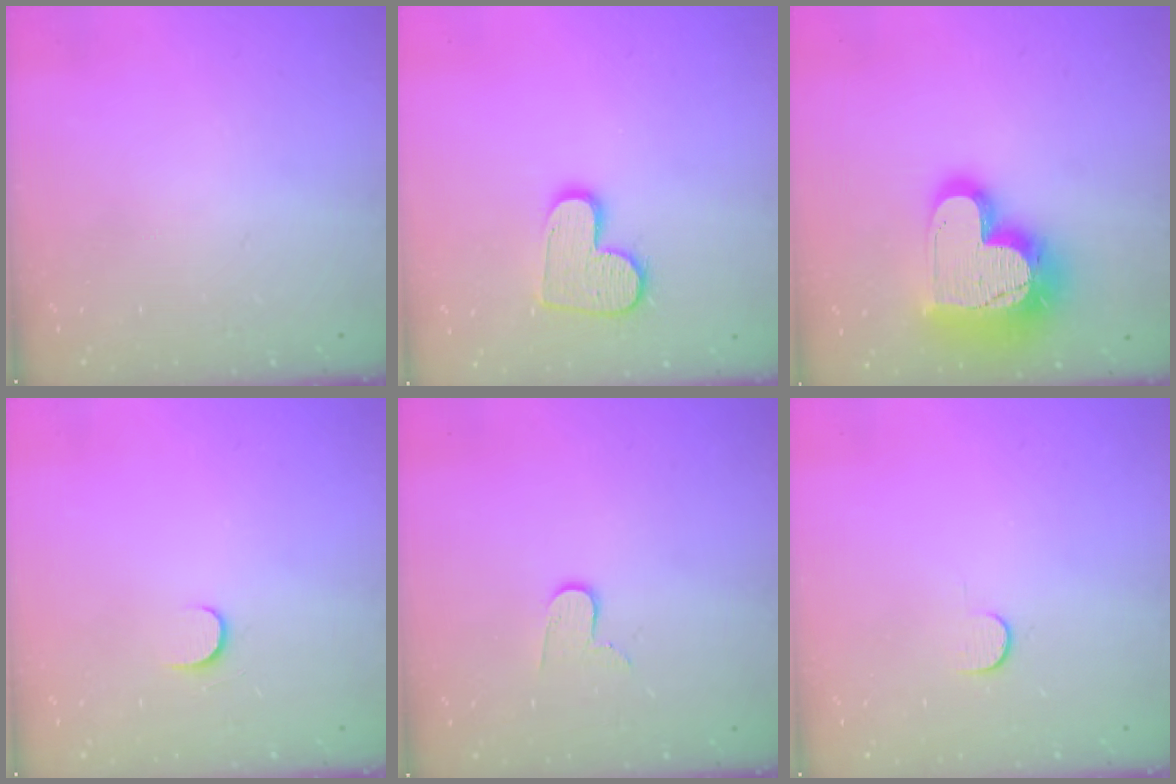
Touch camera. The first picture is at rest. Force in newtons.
{"total": 11.8, "press": 11.8, "slide": 0.6}
{"total": 21.1, "press": 21.0, "slide": 1.7}
{"total": 5.3, "press": 5.3, "slide": 0.6}
{"total": 7.0, "press": 7.0, "slide": 0.6}
{"total": 5.4, "press": 5.4, "slide": 0.6}